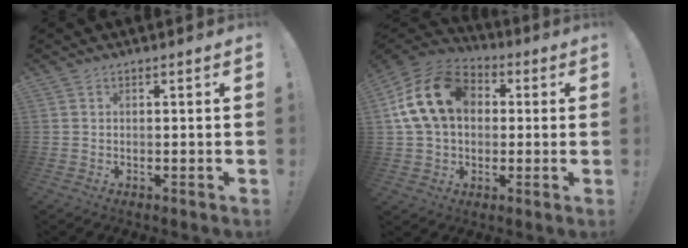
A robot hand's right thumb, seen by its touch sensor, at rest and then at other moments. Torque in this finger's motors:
{"motor_torque": [1.05, 1.05, 0.37, -0.08, 0.17]}